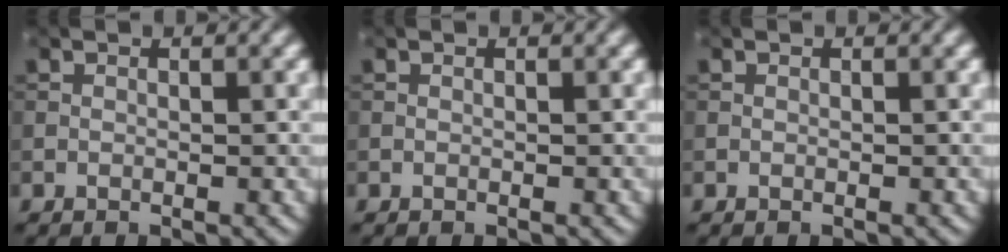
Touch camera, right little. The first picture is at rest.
{"total": 0.0}
{"total": 0.0}